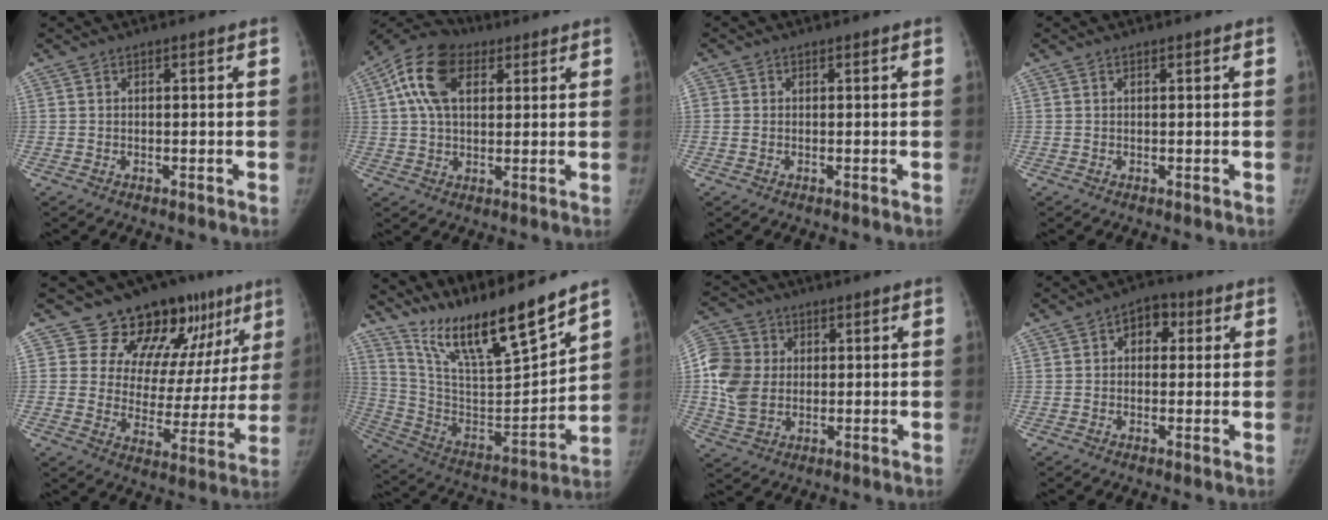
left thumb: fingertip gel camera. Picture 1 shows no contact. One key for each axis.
{"total": 12.2, "fx": 4.1, "fy": 7.9, "fz": 8.4, "tx": -0.147, "ty": 0.021, "tz": 0.063}
{"total": 0.9, "fx": -0.1, "fy": 0.8, "fz": 0.5, "tx": -0.007, "ty": 0.001, "tz": -0.002}
{"total": 0.0}
{"total": 17.2, "fx": 11.7, "fy": 9.8, "fz": 8.1, "tx": -0.034, "ty": -0.056, "tz": 0.153}
{"total": 20.1, "fx": 16.7, "fy": 2.4, "fz": 10.9, "tx": -0.161, "ty": -0.098, "tz": 0.306}
{"total": 11.4, "fx": 0.7, "fy": 9.5, "fz": 6.4, "tx": -0.121, "ty": 0.004, "tz": 0.010}
{"total": 5.1, "fx": 1.4, "fy": 3.7, "fz": 3.2, "tx": -0.014, "ty": 0.008, "tz": 0.009}